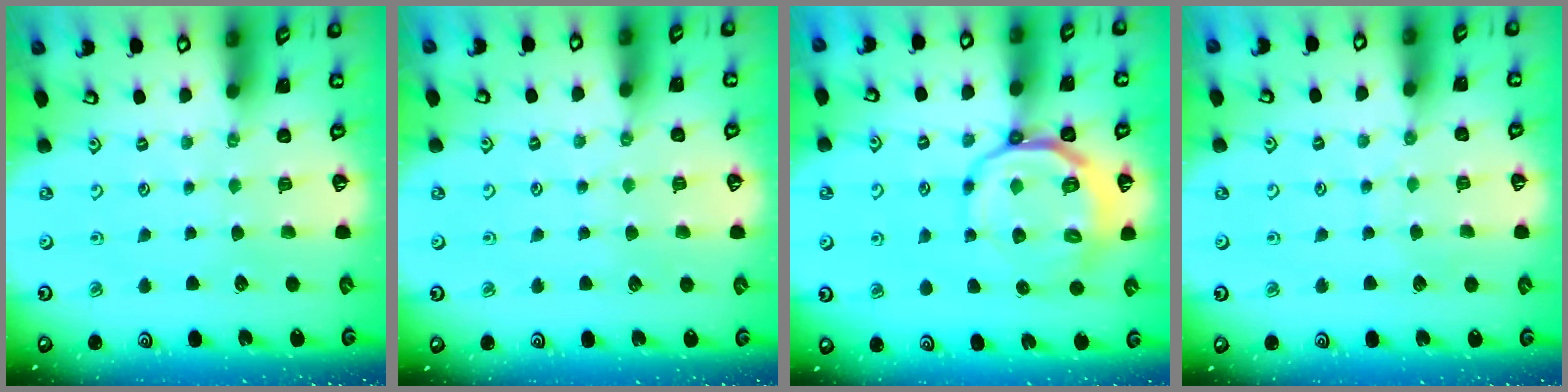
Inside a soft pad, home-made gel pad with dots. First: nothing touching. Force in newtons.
{"total": 2.8, "press": 2.8, "slide": 0.5}
{"total": 11.9, "press": 11.6, "slide": 2.6}
{"total": 5.9, "press": 5.9, "slide": 0.6}